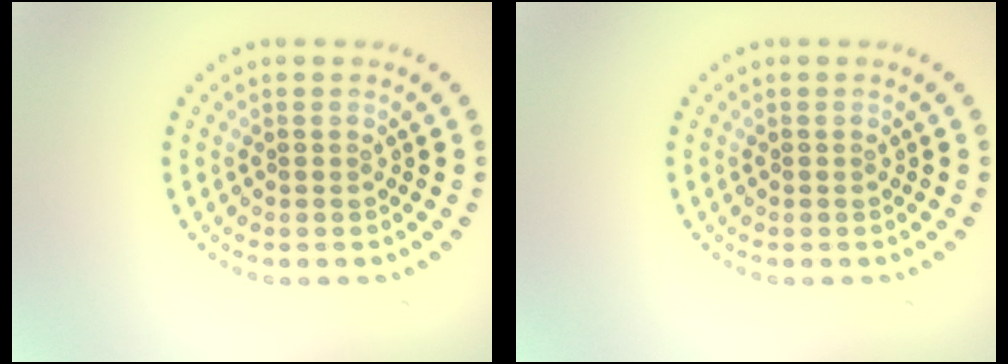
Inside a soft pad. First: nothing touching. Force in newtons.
{"total": 0.0}